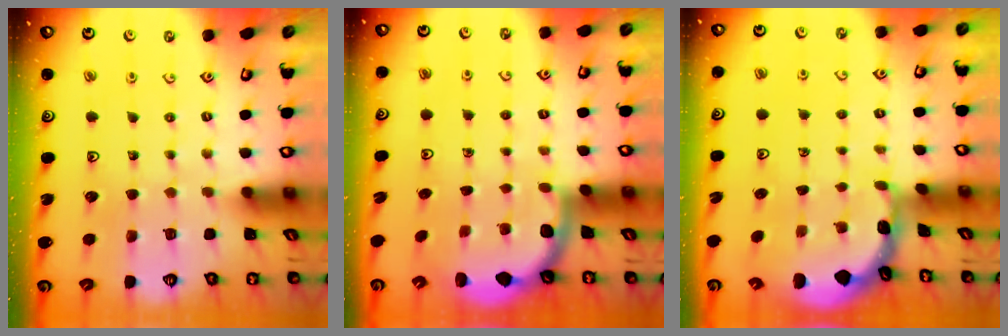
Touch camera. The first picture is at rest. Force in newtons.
{"total": 2.6, "press": 2.6, "slide": 0.4}
{"total": 1.5, "press": 1.5, "slide": 0.1}